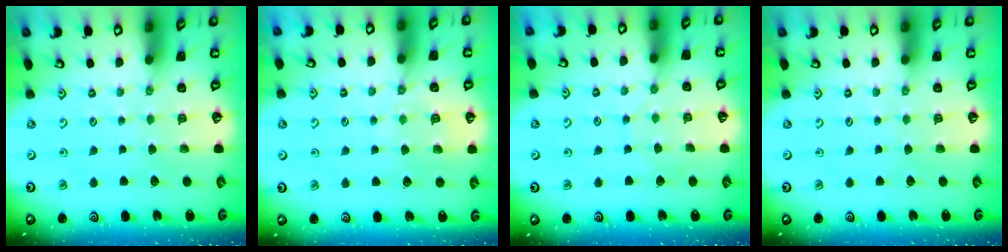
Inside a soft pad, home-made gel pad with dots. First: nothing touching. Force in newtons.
{"total": 4.2, "press": 4.2, "slide": 0.6}
{"total": 3.5, "press": 3.5, "slide": 0.2}
{"total": 0.0}